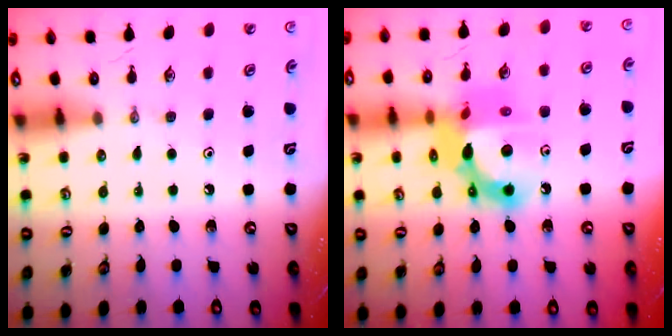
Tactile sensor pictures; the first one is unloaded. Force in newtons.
{"total": 15.4, "press": 15.3, "slide": 1.3}